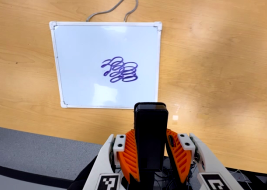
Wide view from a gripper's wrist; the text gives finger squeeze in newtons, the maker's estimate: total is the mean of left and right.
{"total": 4.2, "left": 2.6, "right": 5.7}